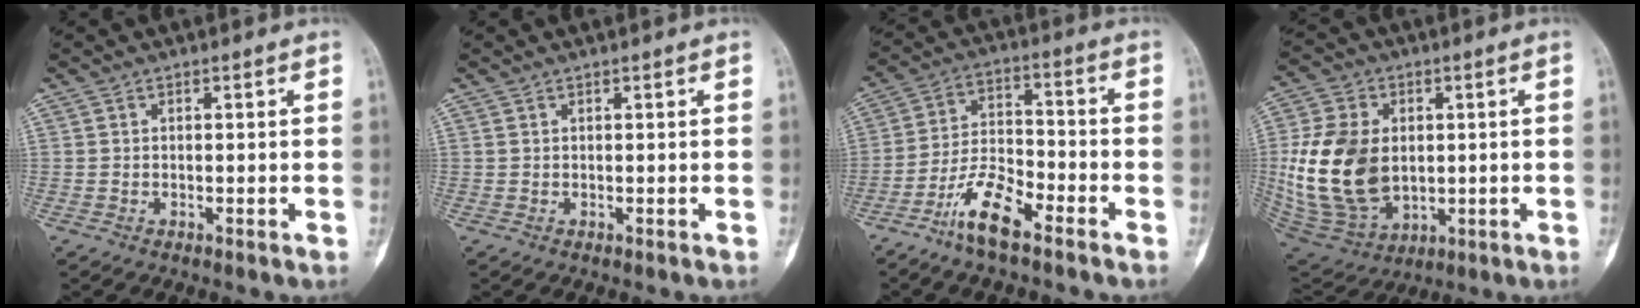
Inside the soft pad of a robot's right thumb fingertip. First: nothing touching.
{"total": 0.0}
{"total": 10.0, "force": [-6.6, 3.1, 6.8], "torque": [-0.135, 0.041, -0.131]}
{"total": 19.2, "force": [0.7, 13.4, 13.7], "torque": [-0.260, -0.012, 0.033]}